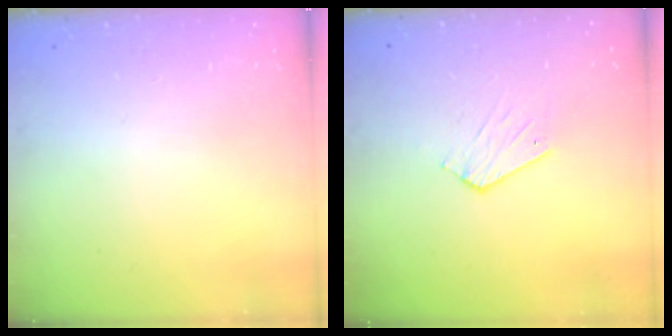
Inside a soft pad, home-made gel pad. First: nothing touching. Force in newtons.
{"total": 4.4, "press": 4.4, "slide": 0.3}